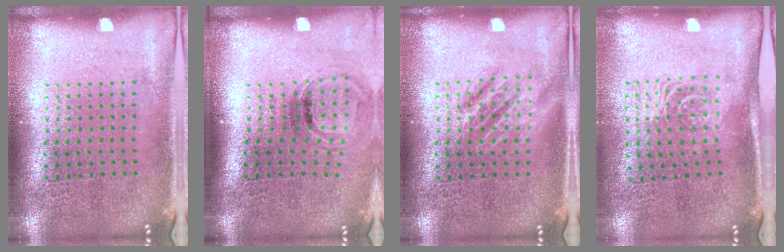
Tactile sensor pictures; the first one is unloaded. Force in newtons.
{"total": 1.0, "press": 0.8, "slide": 0.5}
{"total": 1.2, "press": 1.2, "slide": 0.2}
{"total": 1.6, "press": 1.2, "slide": 1.0}